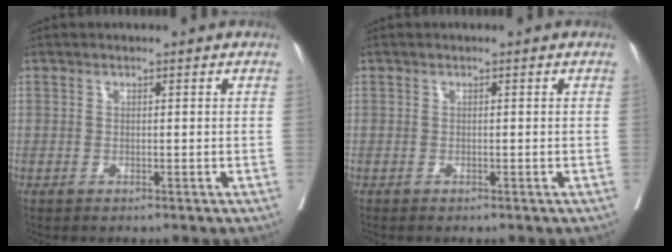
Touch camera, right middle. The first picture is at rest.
{"total": 0.0}